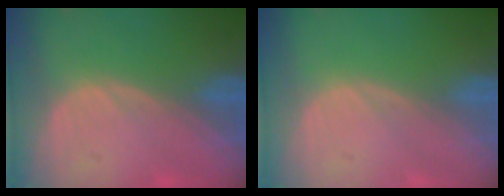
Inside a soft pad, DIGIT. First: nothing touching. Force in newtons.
{"total": 0.0}